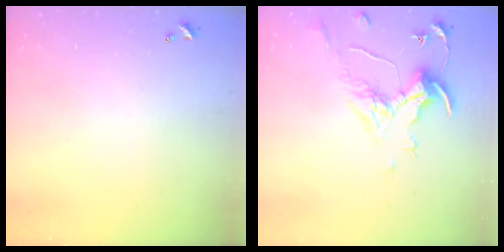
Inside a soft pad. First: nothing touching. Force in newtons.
{"total": 0.8, "press": 0.7, "slide": 0.5}